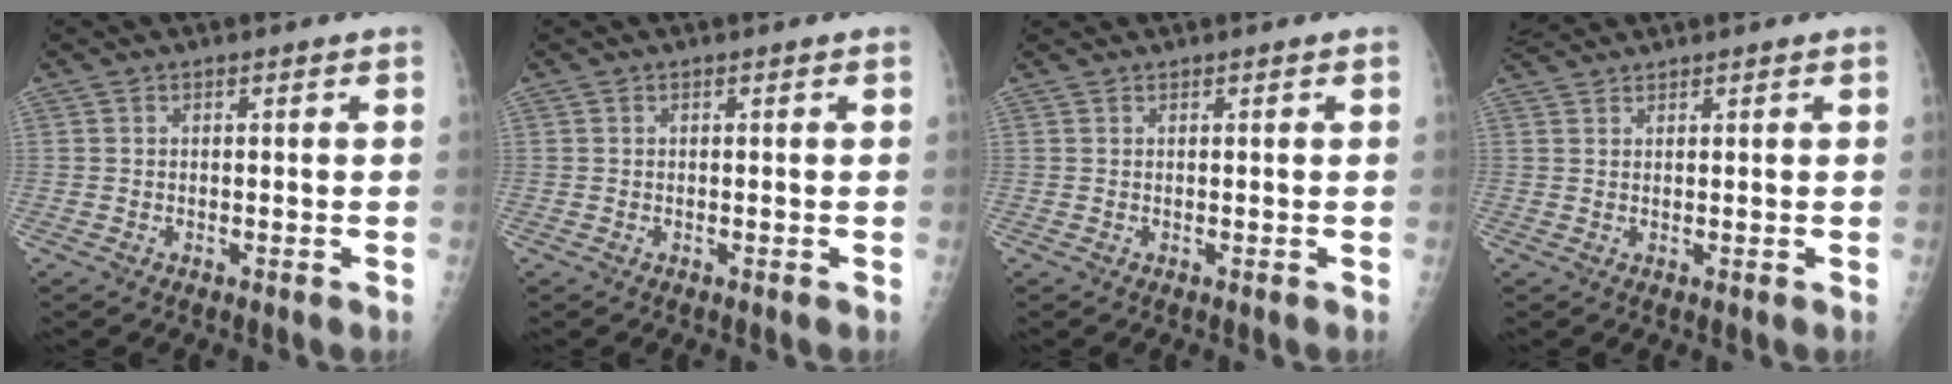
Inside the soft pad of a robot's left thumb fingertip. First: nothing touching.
{"total": 0.0}
{"total": 0.0}
{"total": 2.8, "force": [2.7, 0.3, 0.4], "torque": [-0.013, 0.016, 0.059]}